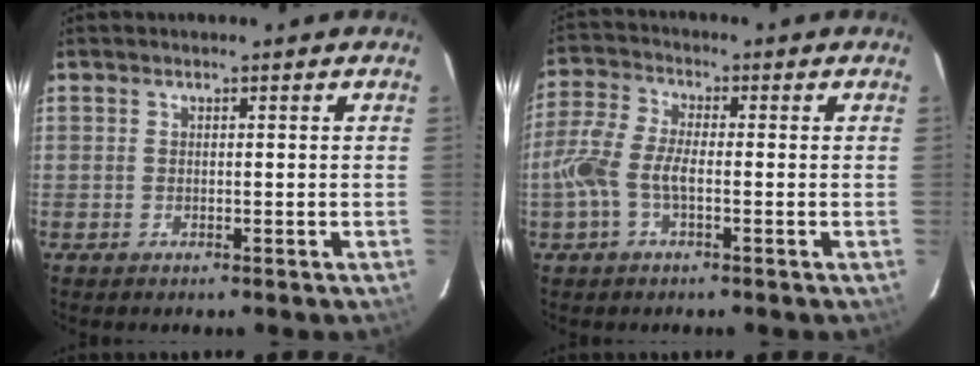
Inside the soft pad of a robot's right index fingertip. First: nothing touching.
{"total": 7.9, "force": [-1.9, 3.2, 6.9], "torque": [-0.162, 0.010, -0.043]}